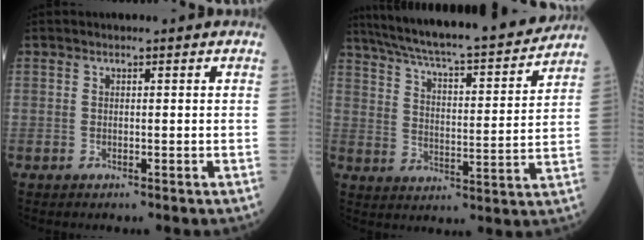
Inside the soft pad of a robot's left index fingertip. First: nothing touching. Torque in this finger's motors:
{"motor_torque": [0.07, -0.78, 0.51, 0.20]}